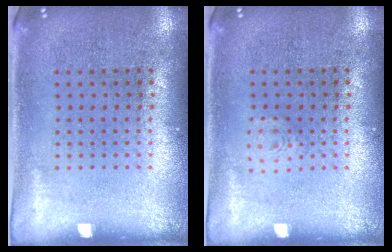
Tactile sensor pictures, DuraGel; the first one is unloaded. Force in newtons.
{"total": 0.5, "press": 0.5, "slide": 0.2}